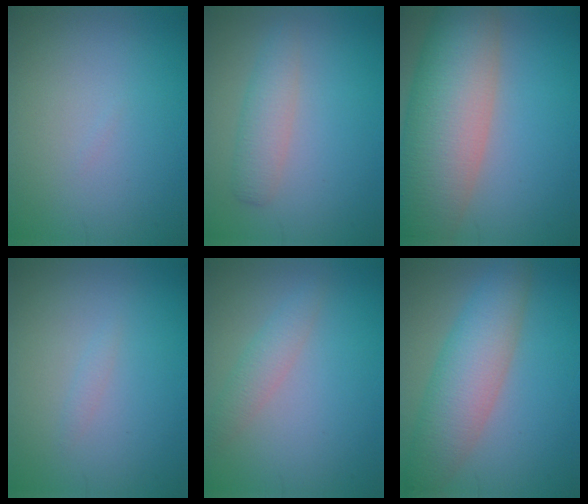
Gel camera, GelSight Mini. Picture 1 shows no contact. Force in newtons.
{"total": 2.6, "press": 2.6, "slide": 0.0}
{"total": 11.8, "press": 11.8, "slide": 0.6}
{"total": 0.6, "press": 0.6, "slide": 0.0}
{"total": 2.0, "press": 2.0, "slide": 0.1}
{"total": 6.3, "press": 6.3, "slide": 0.4}